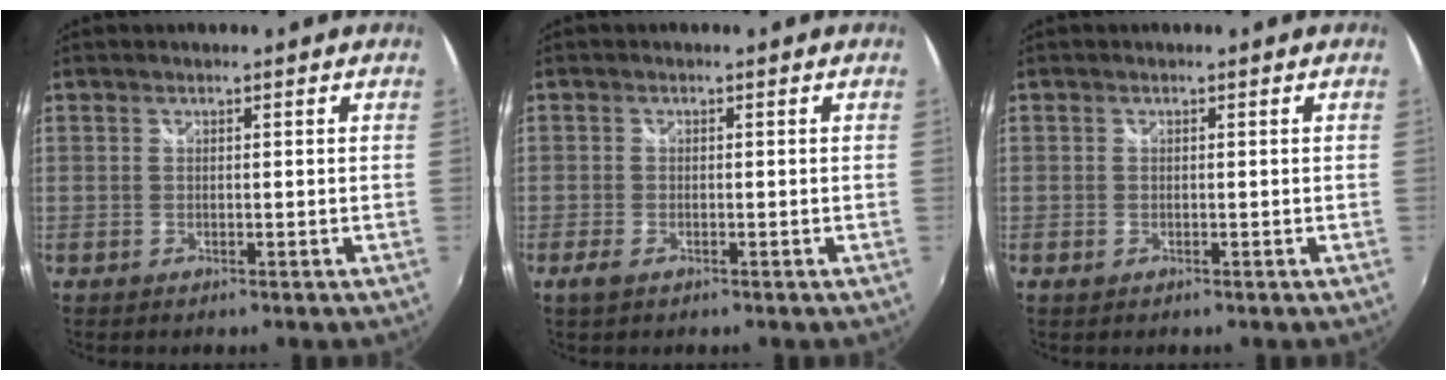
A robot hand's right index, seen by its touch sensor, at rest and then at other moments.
{"total": 2.3, "force": [-1.5, 1.0, 1.4], "torque": [-0.030, -0.007, -0.029]}
{"total": 0.8, "force": [-0.4, 0.6, 0.3], "torque": [-0.005, -0.004, -0.009]}